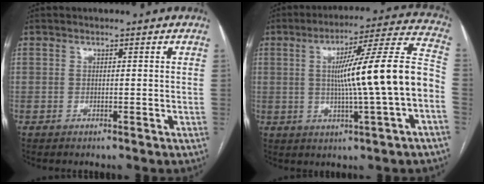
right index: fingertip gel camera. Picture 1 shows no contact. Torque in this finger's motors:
{"motor_torque": [1.62, -0.51, 0.65, 0.21]}